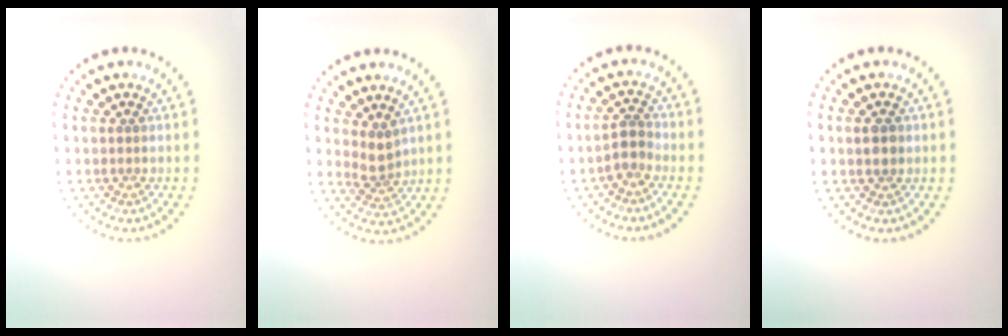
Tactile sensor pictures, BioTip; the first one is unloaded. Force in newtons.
{"total": 2.1, "press": 1.7, "slide": 1.3}
{"total": 1.8, "press": 1.4, "slide": 1.1}
{"total": 1.6, "press": 1.6, "slide": 0.3}